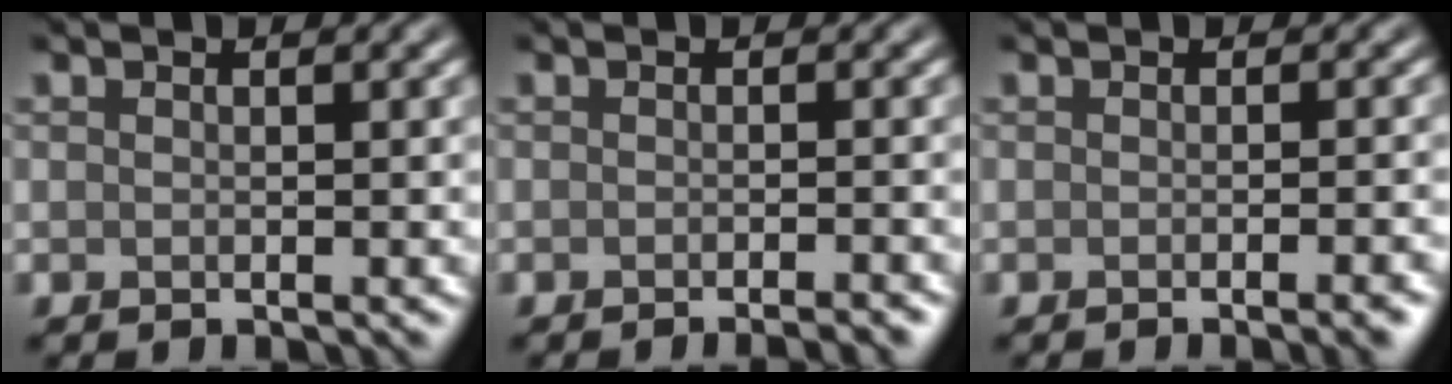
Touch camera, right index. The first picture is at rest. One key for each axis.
{"total": 2.3, "fx": -1.7, "fy": 0.5, "fz": 1.5, "tx": -0.006, "ty": 0.002, "tz": -0.024}
{"total": 3.1, "fx": -1.4, "fy": 1.0, "fz": 2.6, "tx": -0.009, "ty": 0.004, "tz": -0.017}